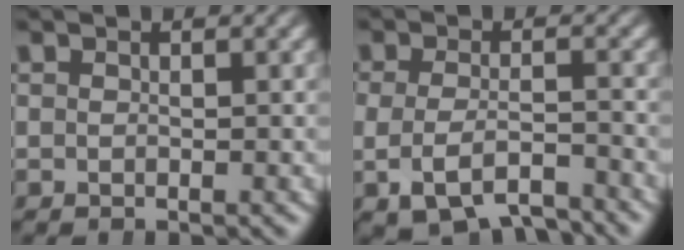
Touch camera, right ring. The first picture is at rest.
{"total": 5.1, "force": [-3.0, 2.5, 3.2], "torque": [-0.055, -0.024, -0.038]}